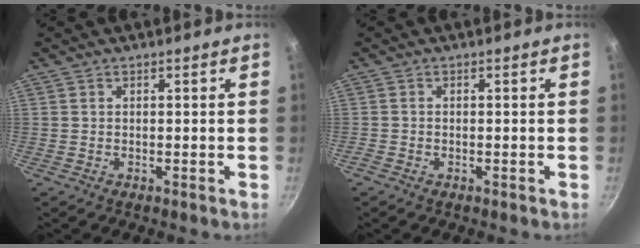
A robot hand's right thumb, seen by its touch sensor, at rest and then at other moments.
{"total": 0.5, "force": [-0.4, 0.3, 0.2], "torque": [-0.008, 0.003, -0.011]}